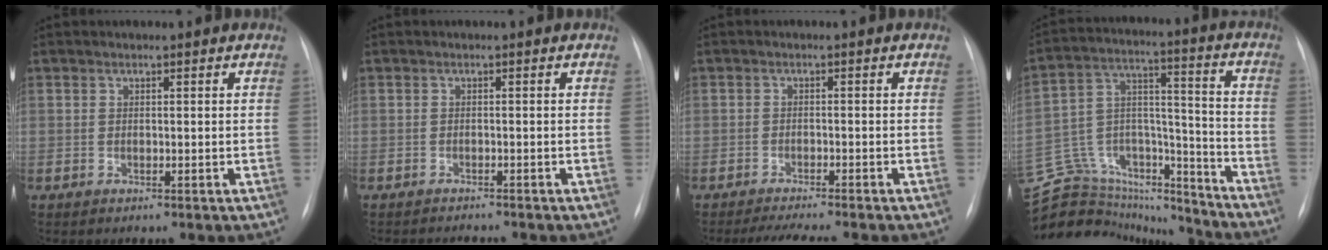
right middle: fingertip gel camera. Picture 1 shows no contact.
{"total": 2.6, "force": [-2.6, 0.1, 0.5], "torque": [-0.004, -0.005, -0.033]}
{"total": 5.8, "force": [-5.0, 0.6, 2.7], "torque": [-0.039, -0.009, -0.077]}
{"total": 22.7, "force": [-21.0, 6.8, 5.1], "torque": [-0.127, 0.050, -0.331]}